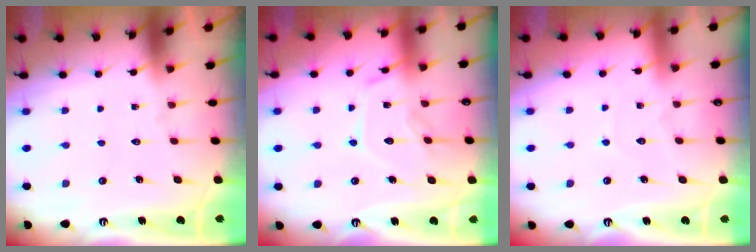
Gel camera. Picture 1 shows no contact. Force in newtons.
{"total": 12.2, "press": 12.1, "slide": 1.2}
{"total": 2.8, "press": 2.8, "slide": 0.3}